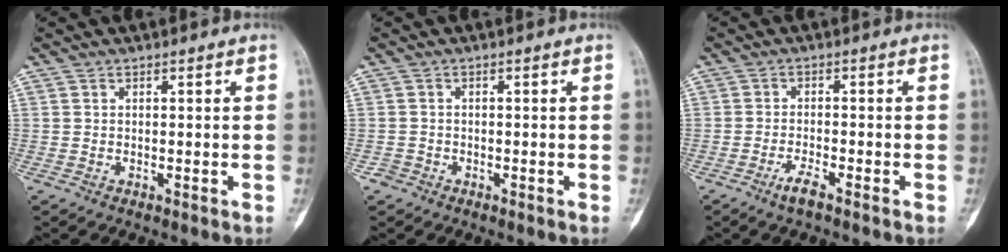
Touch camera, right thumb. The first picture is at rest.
{"total": 1.3, "force": [-0.8, 1.0, -0.1], "torque": [0.004, 0.005, -0.021]}
{"total": 2.7, "force": [-1.9, 0.4, 1.8], "torque": [-0.046, 0.006, -0.040]}